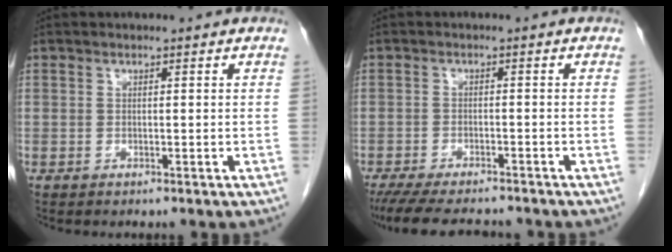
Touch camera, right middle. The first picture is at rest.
{"total": 10.9, "force": [-9.7, 2.2, 4.5], "torque": [-0.079, -0.012, -0.141]}